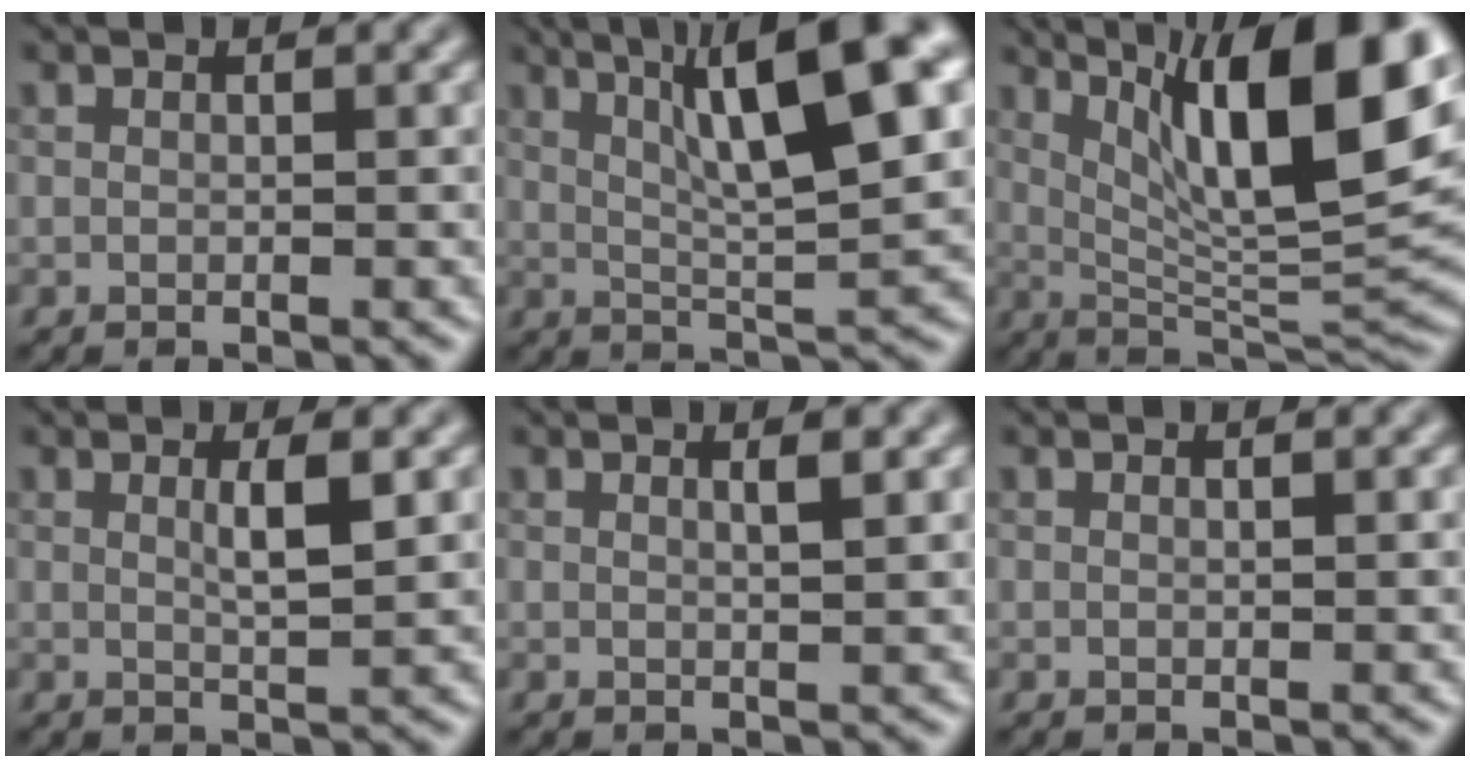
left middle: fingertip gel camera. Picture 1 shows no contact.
{"total": 11.4, "force": [4.5, 2.4, 10.2], "torque": [-0.140, 0.019, 0.072]}
{"total": 14.8, "force": [5.9, 3.9, 13.0], "torque": [-0.194, 0.004, 0.106]}
{"total": 2.3, "force": [0.7, 0.3, 2.1], "torque": [-0.036, 0.001, 0.009]}
{"total": 1.5, "force": [0.6, 0.4, 1.3], "torque": [-0.014, 0.003, 0.005]}
{"total": 0.5, "force": [0.3, 0.1, 0.4], "torque": [-0.003, 0.001, 0.002]}